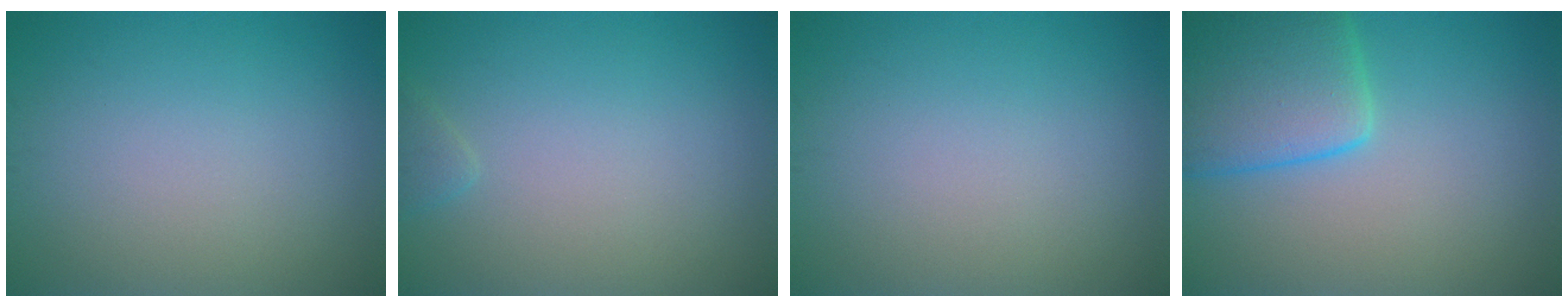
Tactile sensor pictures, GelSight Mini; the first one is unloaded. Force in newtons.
{"total": 0.8, "press": 0.8, "slide": 0.1}
{"total": 0.0}
{"total": 6.9, "press": 6.9, "slide": 0.5}